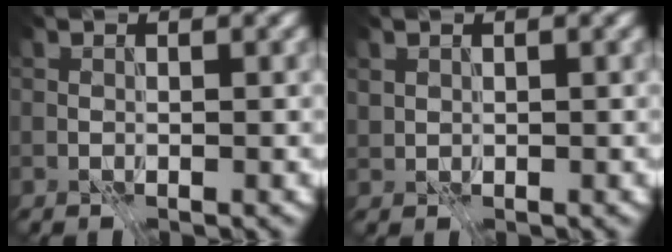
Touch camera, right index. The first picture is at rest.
{"total": 0.8, "force": [0.4, 0.6, 0.3], "torque": [-0.013, -0.002, 0.010]}